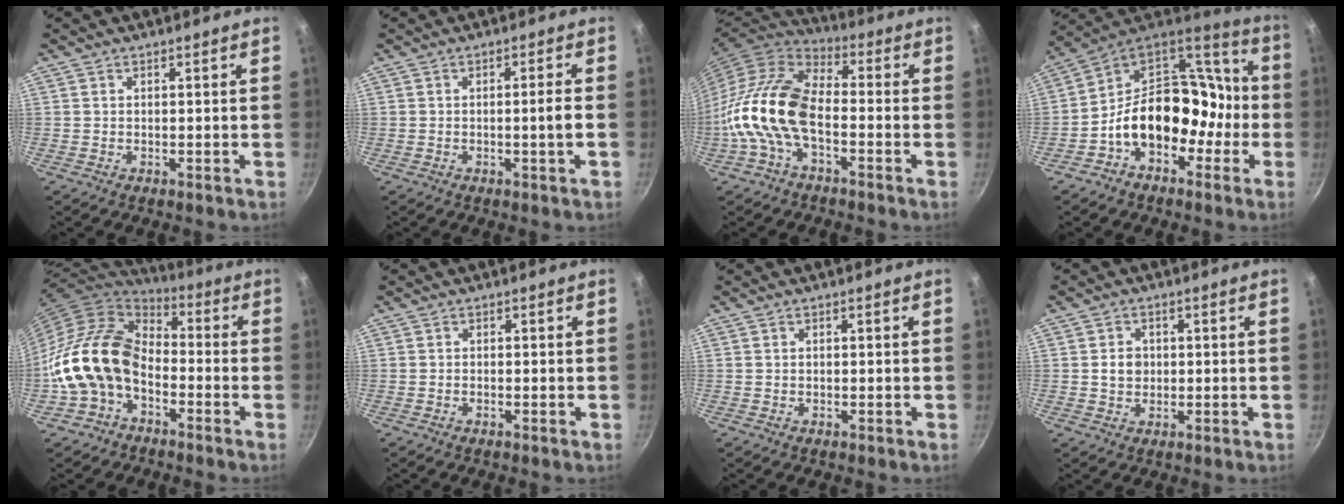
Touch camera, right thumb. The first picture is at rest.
{"total": 3.1, "force": [-0.8, -0.5, 3.0], "torque": [-0.045, 0.007, -0.011]}
{"total": 14.5, "force": [-3.9, 7.9, 11.5], "torque": [-0.216, 0.036, -0.089]}
{"total": 18.9, "force": [-4.9, 14.1, 11.7], "torque": [-0.128, 0.084, -0.088]}
{"total": 16.1, "force": [-4.8, 11.3, 10.4], "torque": [-0.167, 0.060, -0.110]}
{"total": 0.6, "force": [-0.3, 0.1, 0.4], "torque": [-0.012, 0.004, -0.009]}
{"total": 0.0}
{"total": 3.4, "force": [0.1, 2.9, 1.8], "torque": [-0.016, 0.004, -0.001]}